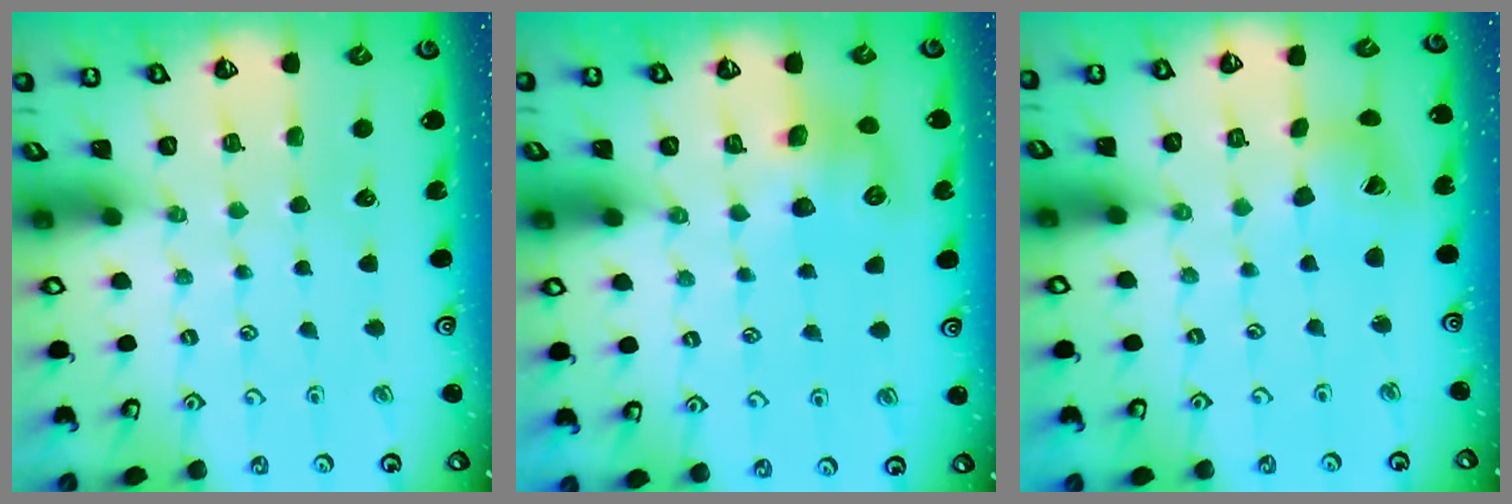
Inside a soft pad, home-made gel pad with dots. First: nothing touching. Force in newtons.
{"total": 8.0, "press": 8.0, "slide": 0.5}
{"total": 9.8, "press": 9.8, "slide": 1.3}